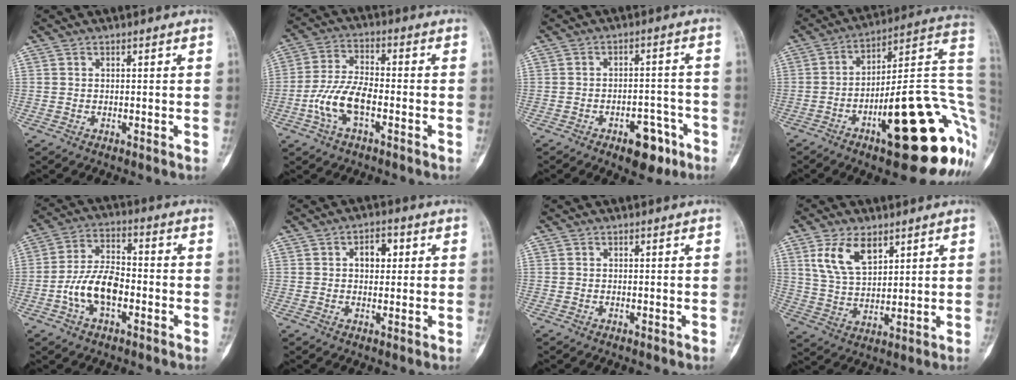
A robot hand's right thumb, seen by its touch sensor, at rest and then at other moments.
{"total": 9.4, "force": [-3.1, 4.3, 7.8], "torque": [-0.166, 0.027, -0.062]}
{"total": 7.8, "force": [-4.5, 4.0, 5.0], "torque": [-0.040, 0.033, -0.061]}
{"total": 26.8, "force": [-8.1, 7.7, 24.4], "torque": [-0.260, 0.046, -0.108]}
{"total": 10.6, "force": [-3.1, 5.7, 8.3], "torque": [-0.153, 0.031, -0.062]}
{"total": 4.5, "force": [1.1, 3.0, 3.1], "torque": [-0.030, 0.008, 0.013]}
{"total": 0.0}
{"total": 9.7, "force": [5.1, 5.2, 6.4], "torque": [-0.109, -0.020, 0.106]}